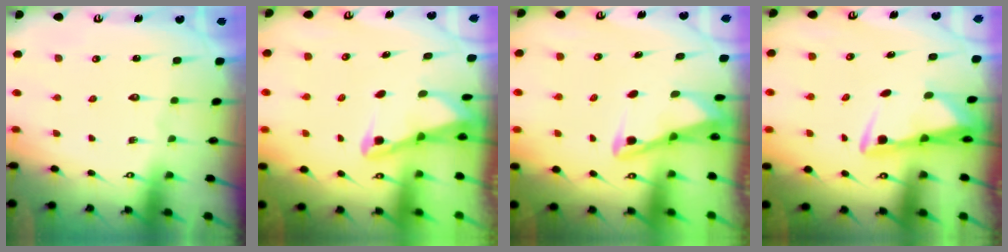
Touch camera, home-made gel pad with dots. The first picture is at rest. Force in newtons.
{"total": 2.2, "press": 2.2, "slide": 0.3}
{"total": 2.9, "press": 2.8, "slide": 0.4}
{"total": 2.9, "press": 2.7, "slide": 0.9}